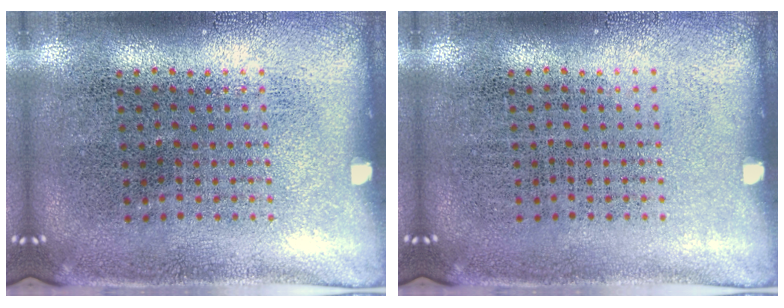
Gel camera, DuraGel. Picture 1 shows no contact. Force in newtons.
{"total": 0.0}